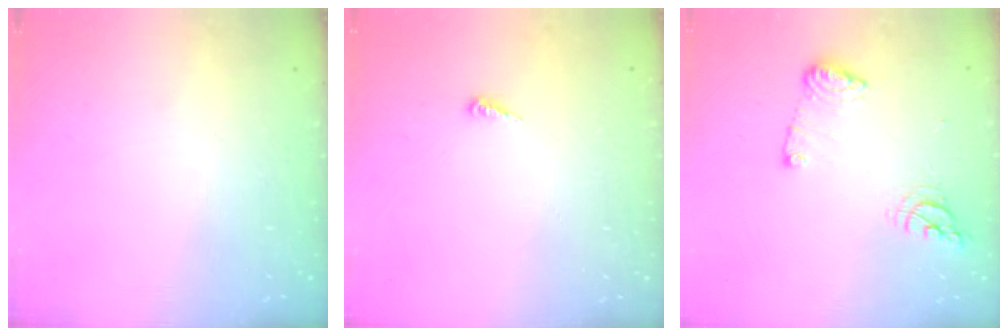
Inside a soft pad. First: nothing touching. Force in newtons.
{"total": 3.9, "press": 3.9, "slide": 0.2}
{"total": 10.5, "press": 10.5, "slide": 1.0}